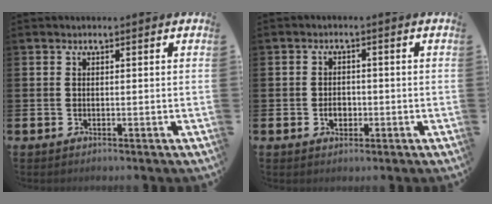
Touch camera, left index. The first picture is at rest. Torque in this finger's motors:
{"motor_torque": [0.47, 0.17, 0.08, 0.08]}